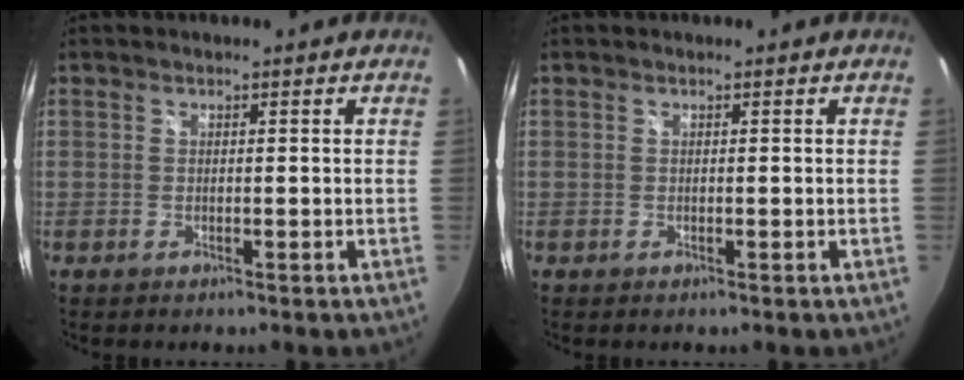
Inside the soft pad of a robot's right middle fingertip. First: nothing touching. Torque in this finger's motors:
{"motor_torque": [-0.01, -0.01, 0.03, 0.00]}